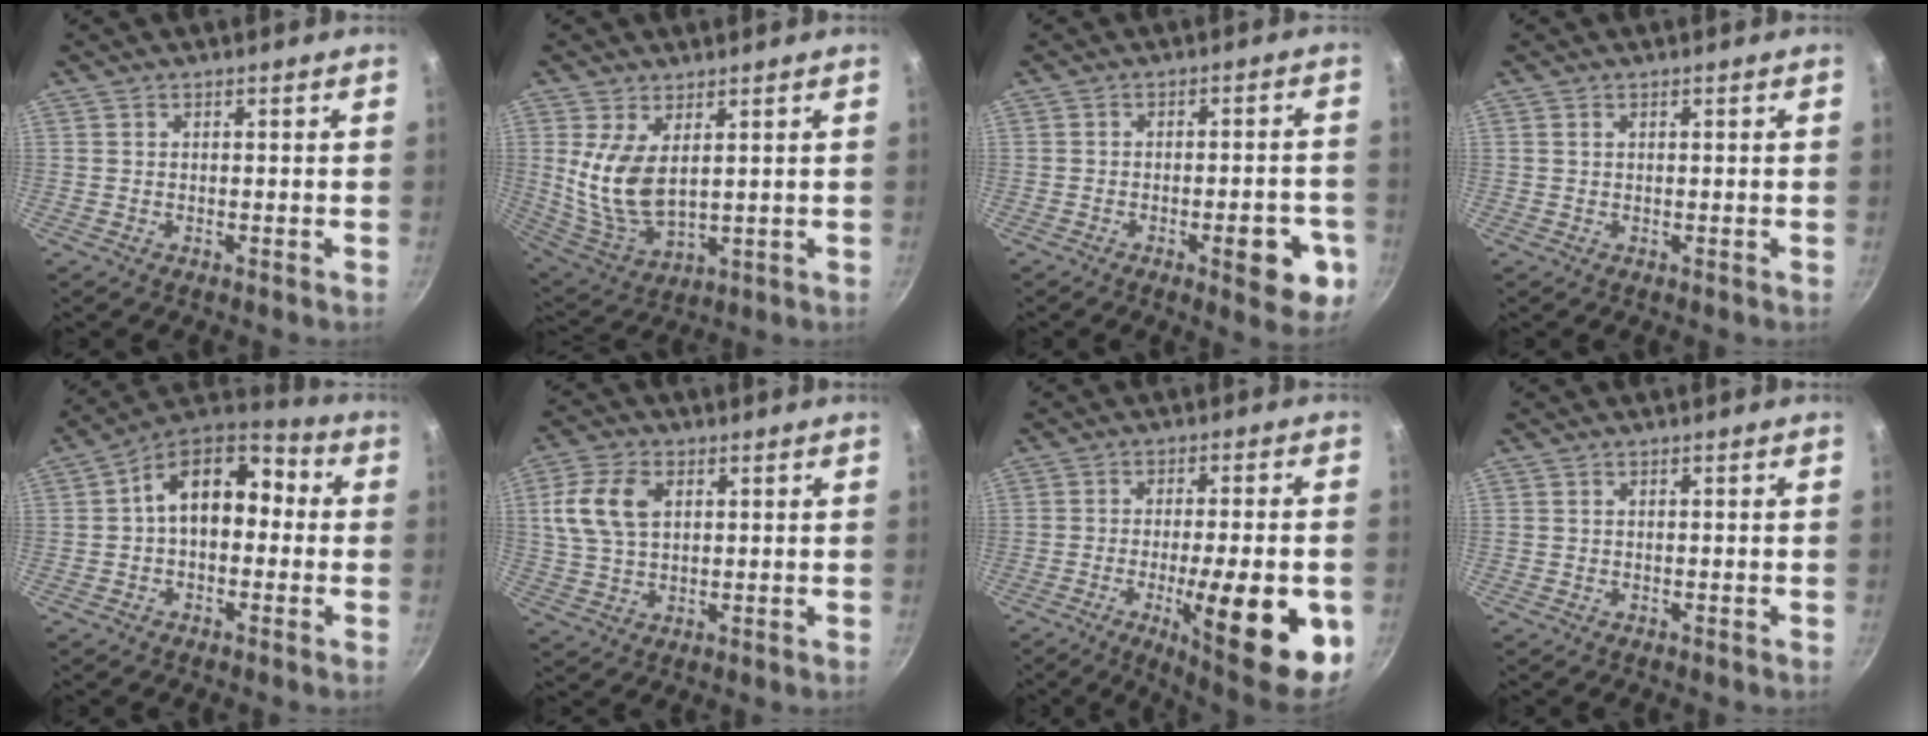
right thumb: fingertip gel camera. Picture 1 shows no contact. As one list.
[{"total": 11.0, "force": [2.9, 5.7, 8.9], "torque": [-0.173, -0.031, 0.068]}, {"total": 10.0, "force": [-3.7, 3.7, 8.5], "torque": [-0.081, 0.020, -0.043]}, {"total": 0.5, "force": [0.2, 0.3, 0.3], "torque": [-0.006, 0.001, 0.003]}, {"total": 14.4, "force": [0.9, 9.7, 10.6], "torque": [-0.124, 0.047, -0.005]}, {"total": 9.9, "force": [2.6, 6.4, 7.0], "torque": [-0.129, 0.006, 0.048]}, {"total": 19.6, "force": [-5.5, 4.9, 18.2], "torque": [-0.230, 0.007, -0.073]}, {"total": 0.0}]